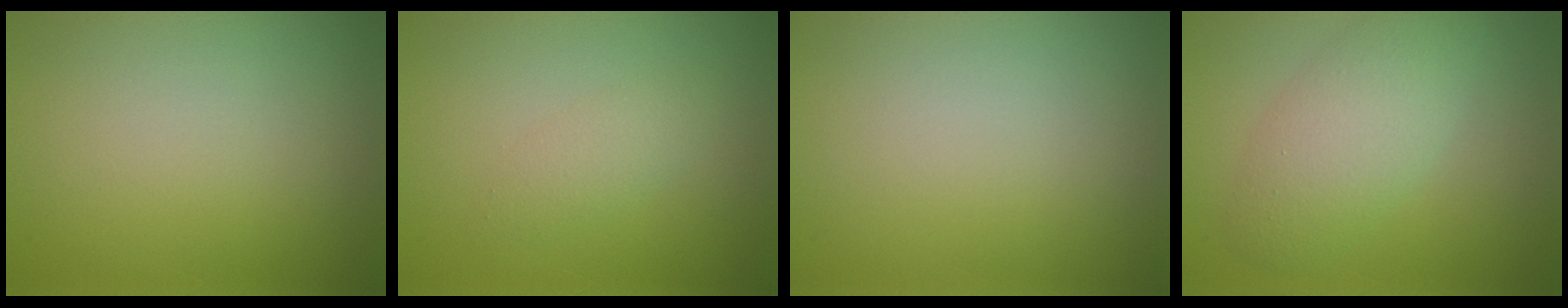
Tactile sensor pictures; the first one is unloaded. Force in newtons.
{"total": 1.5, "press": 1.5, "slide": 0.1}
{"total": 0.0}
{"total": 4.6, "press": 4.6, "slide": 0.3}